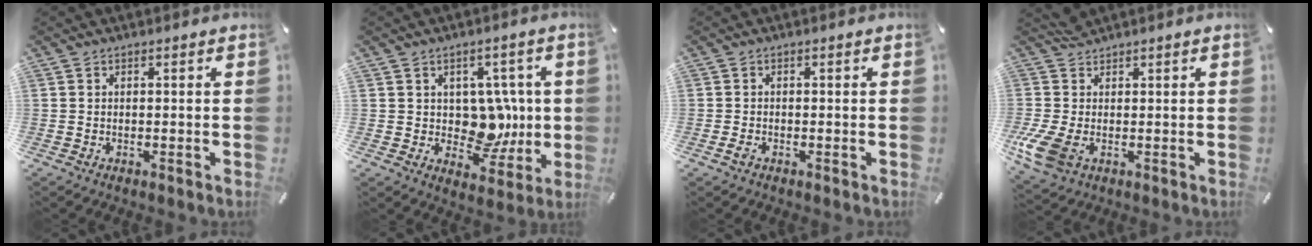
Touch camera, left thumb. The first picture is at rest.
{"total": 10.2, "force": [1.3, 8.7, 5.2], "torque": [-0.045, -0.013, 0.034]}
{"total": 0.8, "force": [-0.5, 0.5, 0.4], "torque": [-0.006, 0.000, -0.008]}
{"total": 9.1, "force": [0.5, 6.9, 6.0], "torque": [-0.143, -0.002, 0.015]}